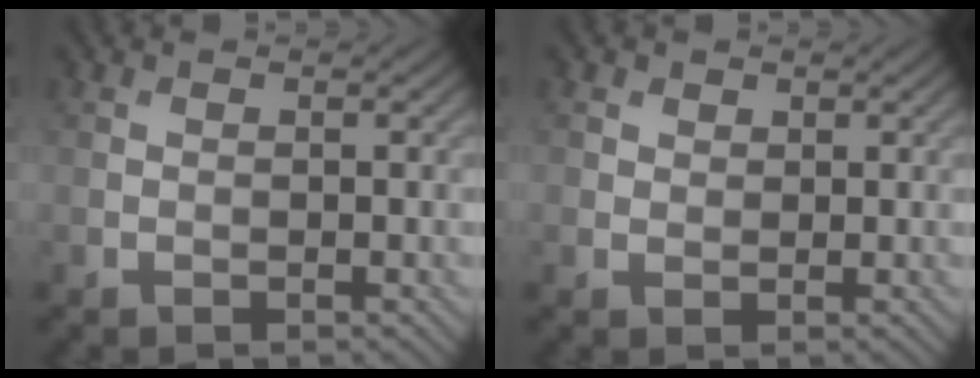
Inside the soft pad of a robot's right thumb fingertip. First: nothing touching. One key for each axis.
{"total": 1.4, "fx": 0.8, "fy": 1.1, "fz": 0.3, "tx": -0.005, "ty": 0.001, "tz": 0.012}